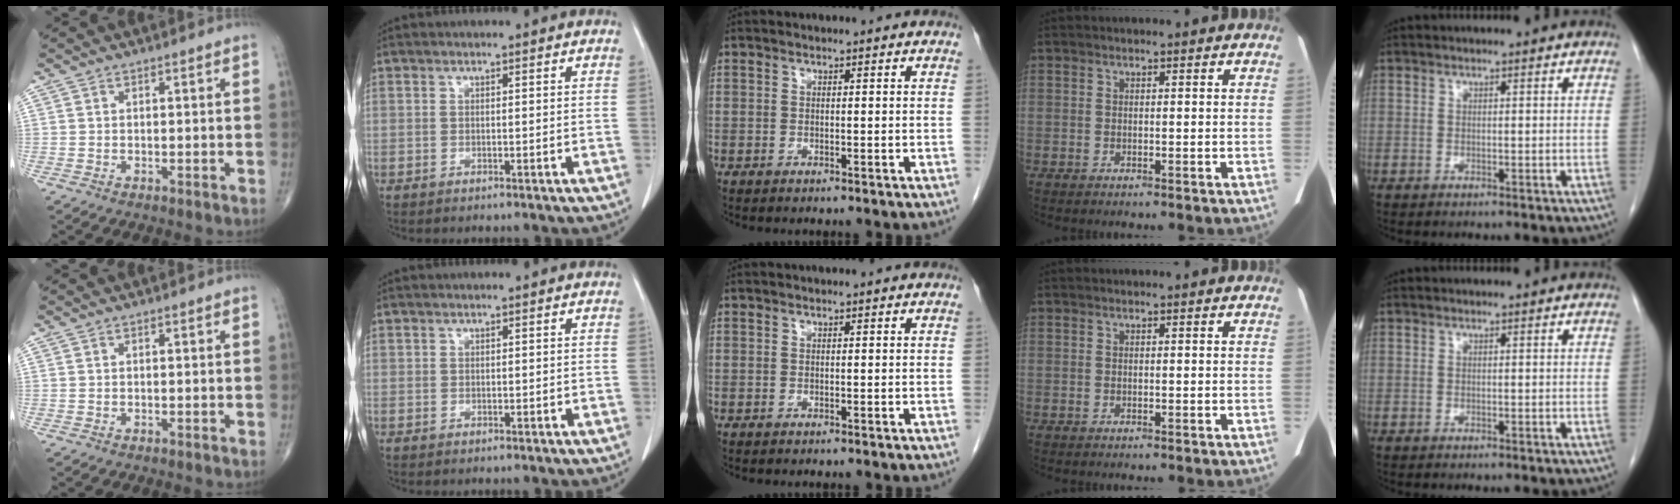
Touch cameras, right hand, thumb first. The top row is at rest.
{"index": {"total": 0.5, "force": [0.3, 0.4, 0.1], "torque": [0.003, -0.001, 0.005]}}